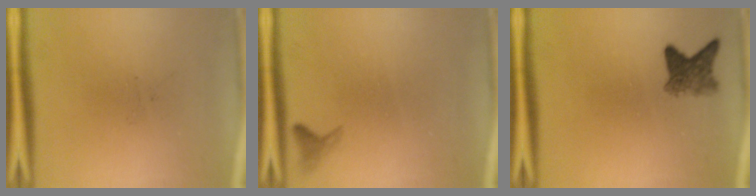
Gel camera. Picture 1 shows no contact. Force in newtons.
{"total": 1.0}
{"total": 3.7}